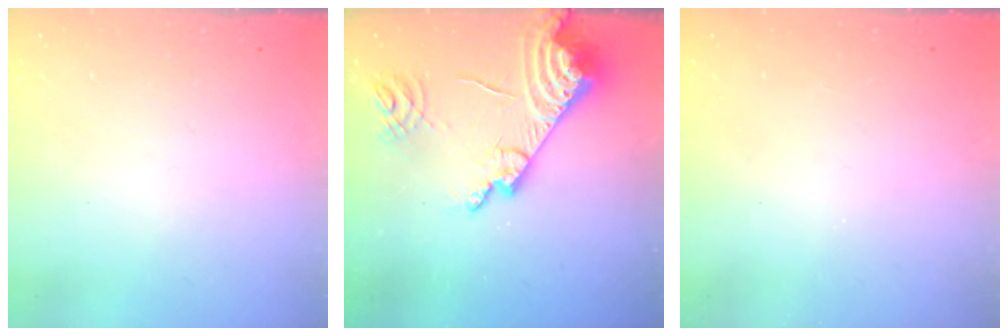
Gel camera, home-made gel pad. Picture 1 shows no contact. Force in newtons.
{"total": 17.5, "press": 17.4, "slide": 2.1}
{"total": 0.9, "press": 0.9, "slide": 0.3}